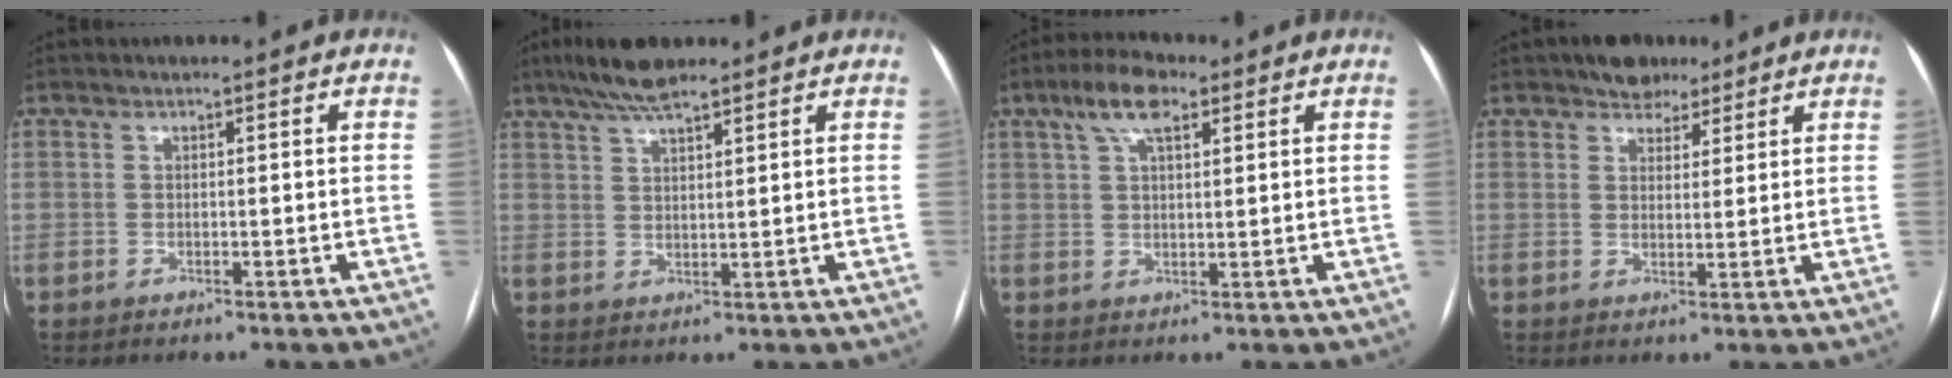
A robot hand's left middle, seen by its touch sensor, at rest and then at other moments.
{"total": 6.3, "force": [5.0, 0.8, 3.7], "torque": [-0.071, 0.021, 0.091]}
{"total": 6.5, "force": [3.6, 2.2, 4.9], "torque": [-0.099, 0.021, 0.063]}
{"total": 4.7, "force": [3.6, 2.8, 1.4], "torque": [-0.016, 0.009, 0.057]}